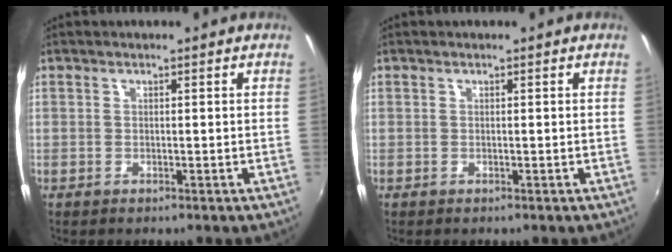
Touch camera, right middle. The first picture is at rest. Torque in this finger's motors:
{"motor_torque": [0.01, 0.00, -0.01, 0.00]}